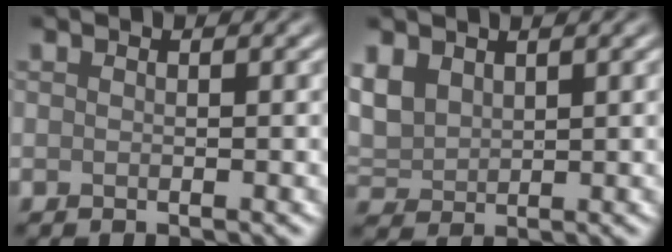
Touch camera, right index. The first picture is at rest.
{"total": 3.7, "force": [1.8, 2.5, 2.0], "torque": [-0.055, 0.004, 0.035]}